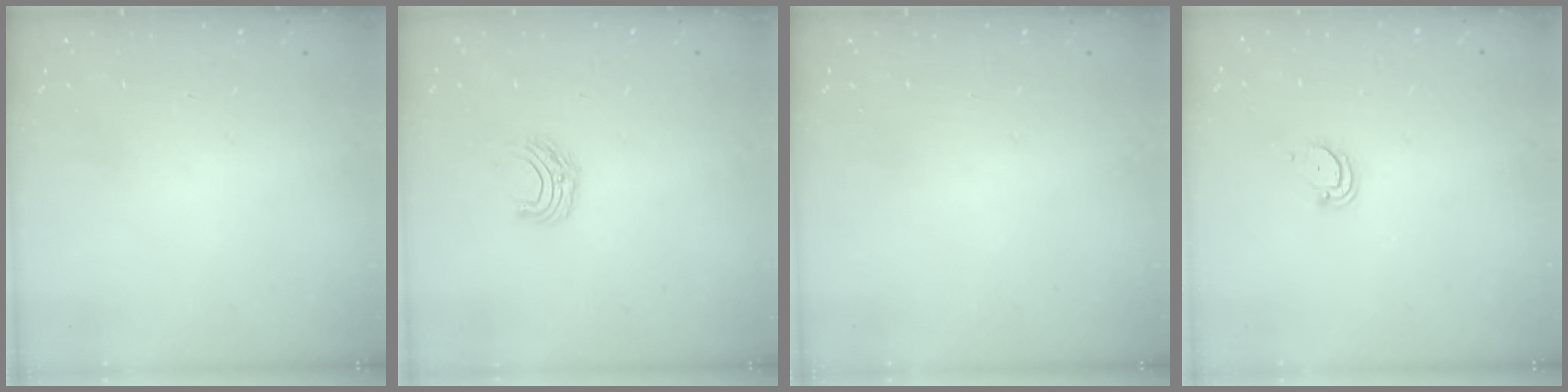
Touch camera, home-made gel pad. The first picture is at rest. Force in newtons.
{"total": 6.2, "press": 6.2, "slide": 0.5}
{"total": 0.0}
{"total": 2.7, "press": 2.7, "slide": 0.2}